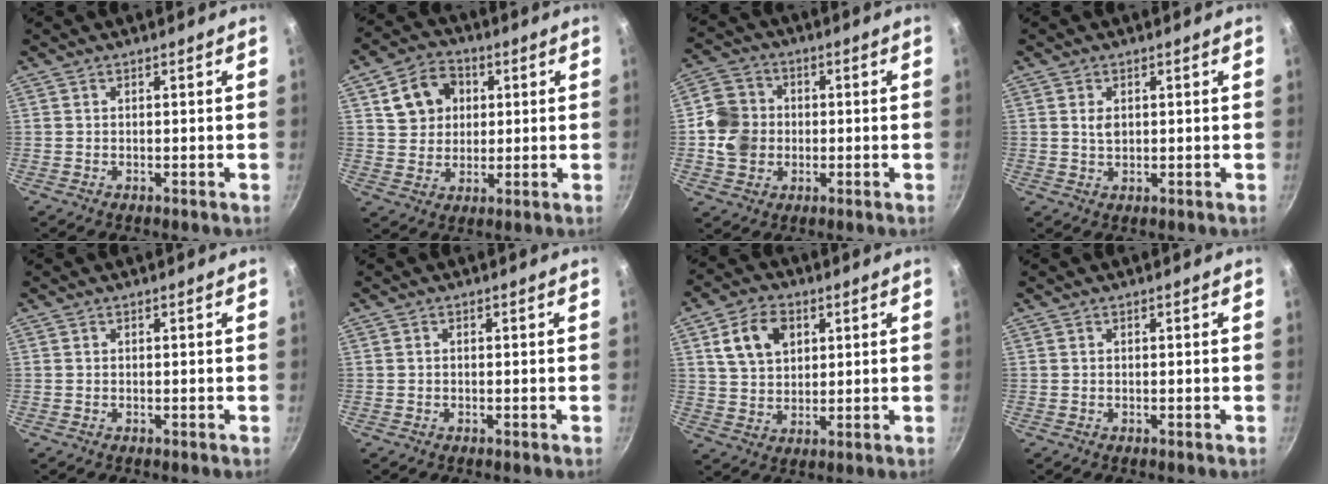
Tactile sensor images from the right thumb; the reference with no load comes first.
{"total": 10.2, "force": [3.0, 8.4, 4.9], "torque": [-0.051, 0.001, 0.051]}
{"total": 10.0, "force": [-0.7, 8.7, 4.8], "torque": [-0.075, 0.018, -0.018]}
{"total": 2.2, "force": [0.6, 1.4, 1.5], "torque": [-0.024, -0.006, 0.013]}
{"total": 0.0}
{"total": 0.0}
{"total": 9.9, "force": [3.7, 6.9, 6.0], "torque": [-0.087, -0.006, 0.069]}
{"total": 0.0}